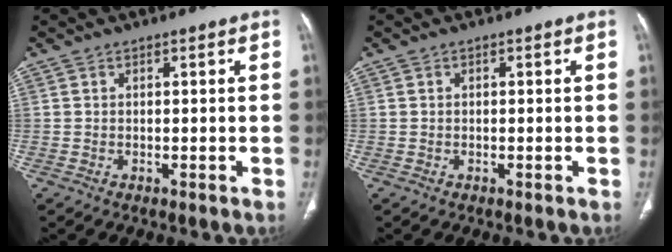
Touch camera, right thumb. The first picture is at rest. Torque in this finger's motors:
{"motor_torque": [-0.09, -0.19, -0.13, 0.02, -0.04]}